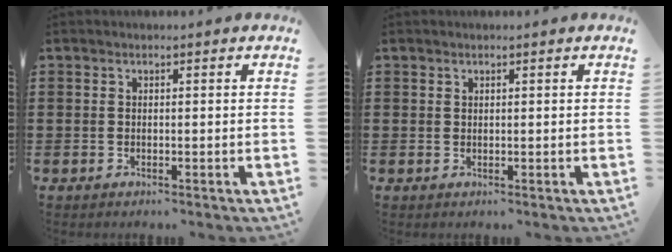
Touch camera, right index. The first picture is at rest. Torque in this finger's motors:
{"motor_torque": [-0.61, 0.84, -0.01, -0.01]}